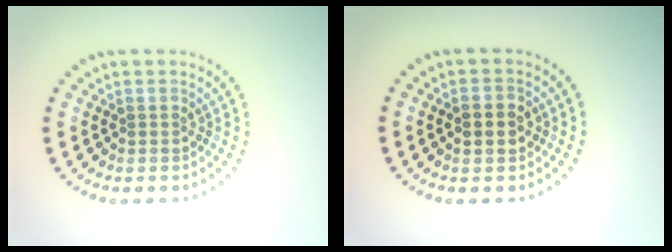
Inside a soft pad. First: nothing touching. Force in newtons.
{"total": 2.7, "press": 2.7, "slide": 0.2}